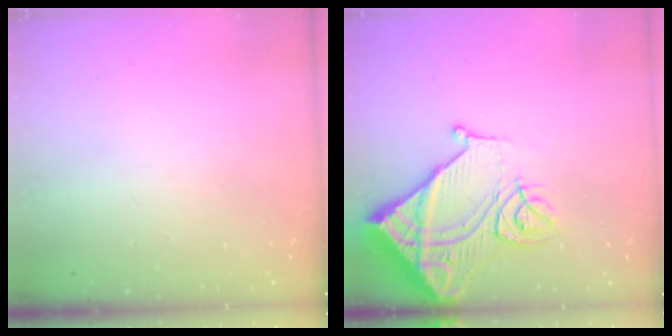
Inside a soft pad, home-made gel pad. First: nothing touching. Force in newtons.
{"total": 16.9, "press": 16.8, "slide": 2.1}